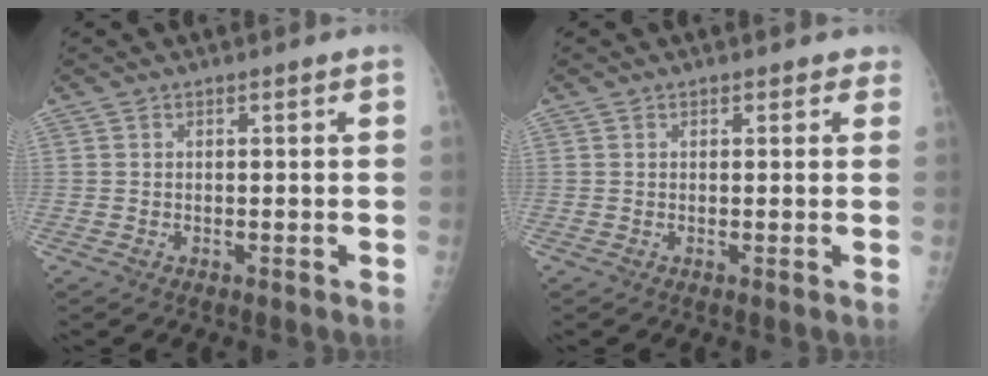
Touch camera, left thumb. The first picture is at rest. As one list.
[{"total": 1.4, "force": [1.0, 1.0, 0.3], "torque": [0.016, -0.002, 0.005]}]